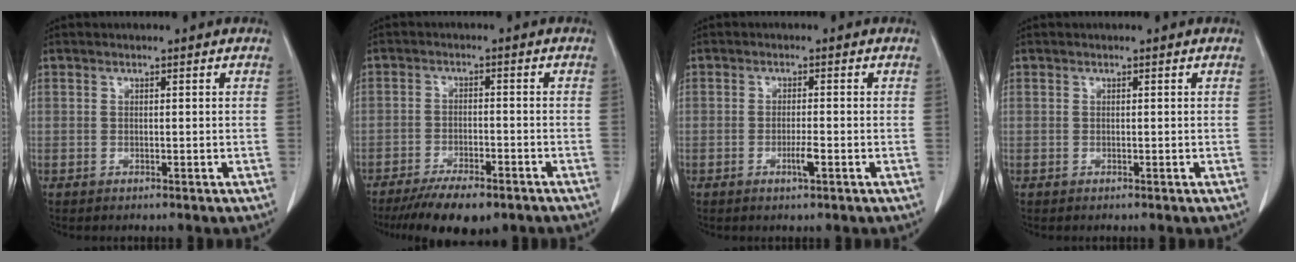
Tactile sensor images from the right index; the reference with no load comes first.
{"total": 9.4, "force": [-7.1, 2.9, 5.4], "torque": [-0.081, -0.012, -0.109]}
{"total": 2.4, "force": [-1.0, 0.1, 2.1], "torque": [-0.039, -0.002, -0.017]}
{"total": 0.0}